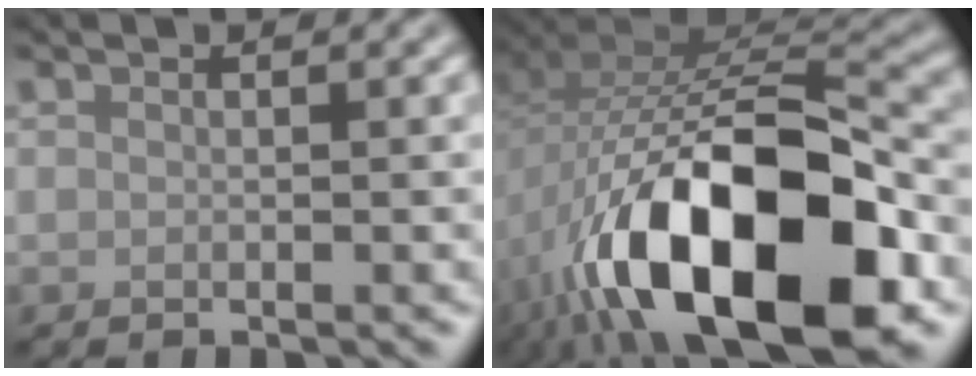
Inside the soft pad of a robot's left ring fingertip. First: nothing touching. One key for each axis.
{"total": 17.6, "fx": -7.2, "fy": 8.4, "fz": 13.6, "tx": -0.234, "ty": -0.023, "tz": -0.112}